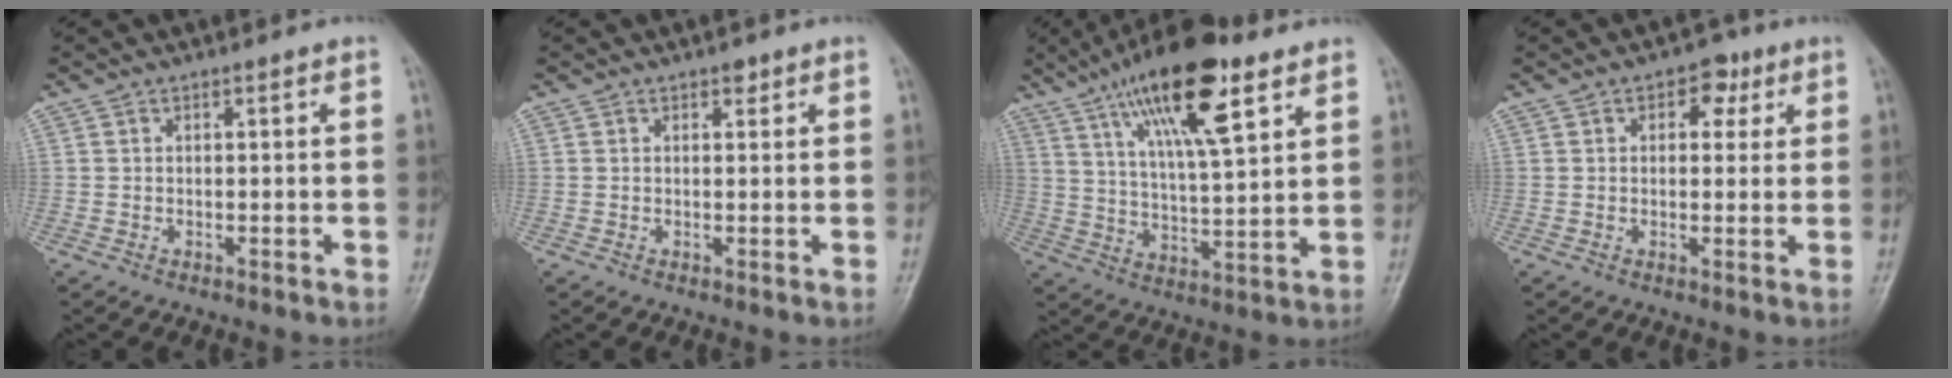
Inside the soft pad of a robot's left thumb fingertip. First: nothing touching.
{"total": 1.1, "force": [0.7, 0.7, 0.6], "torque": [0.000, -0.003, 0.008]}
{"total": 17.9, "force": [9.8, 5.2, 14.1], "torque": [-0.223, -0.028, 0.169]}
{"total": 4.7, "force": [2.0, 3.2, 2.8], "torque": [-0.007, -0.001, 0.020]}